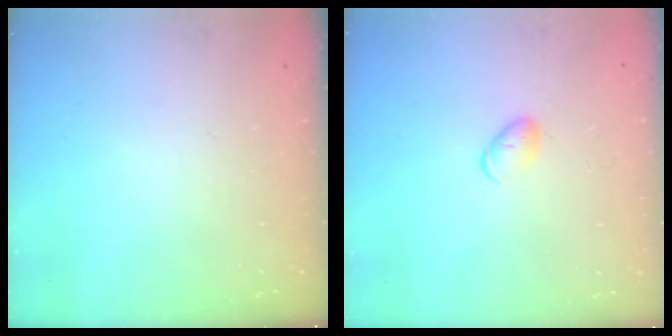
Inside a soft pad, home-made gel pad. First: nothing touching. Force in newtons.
{"total": 5.2, "press": 5.2, "slide": 0.6}